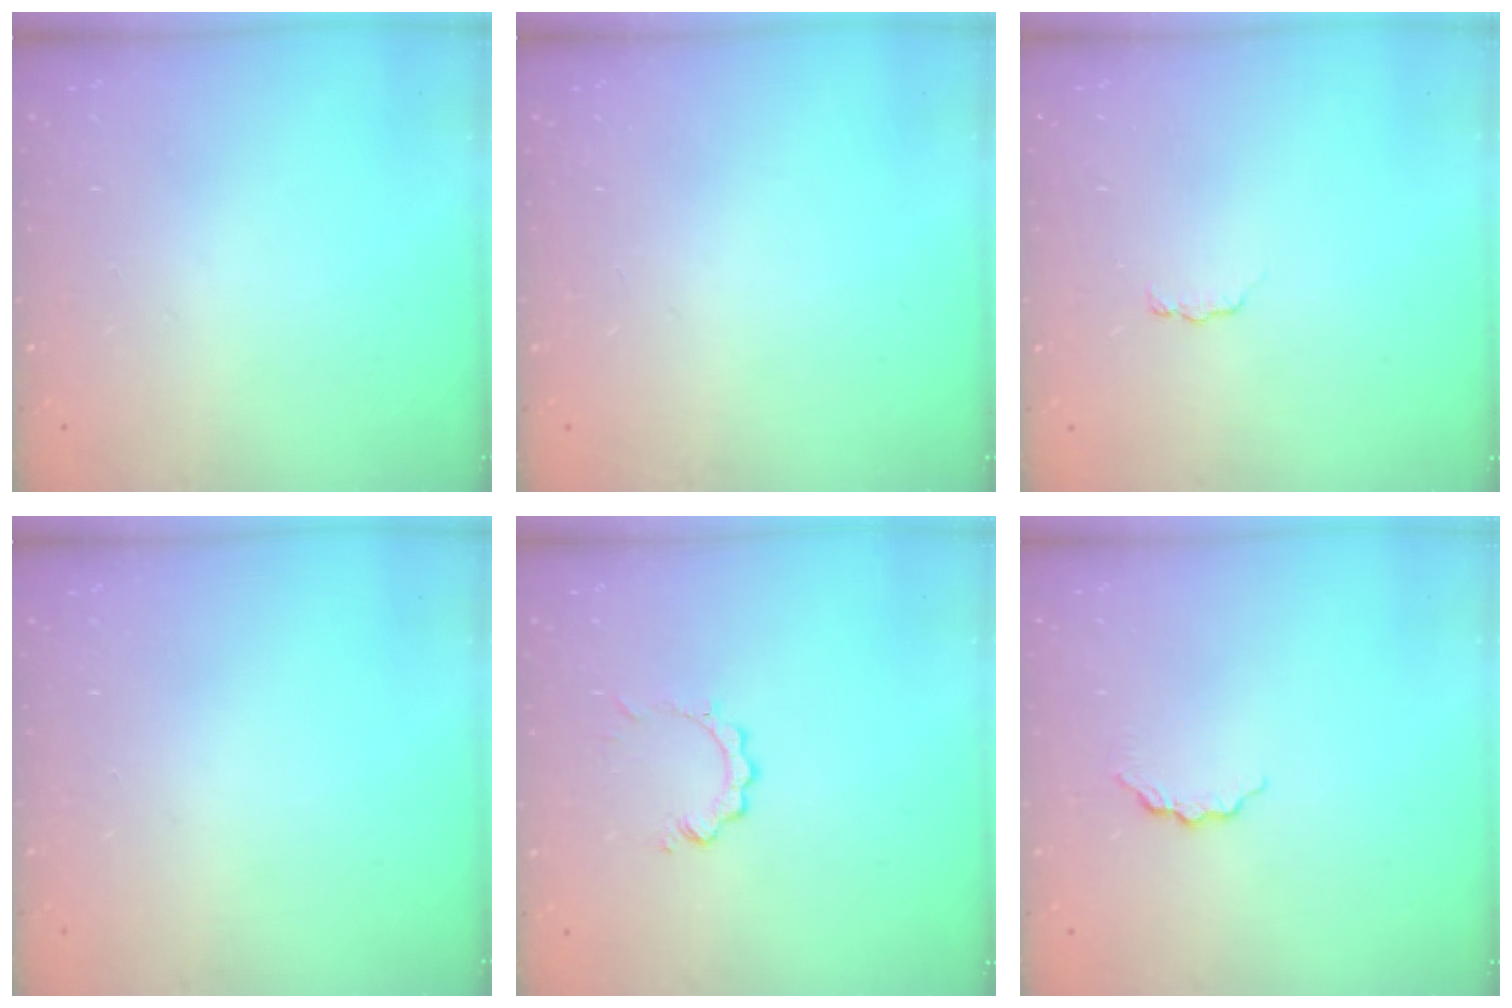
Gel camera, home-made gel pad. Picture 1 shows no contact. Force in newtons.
{"total": 0.0}
{"total": 3.7, "press": 3.6, "slide": 0.4}
{"total": 0.0}
{"total": 2.1, "press": 2.1, "slide": 0.2}
{"total": 5.5, "press": 5.4, "slide": 0.6}